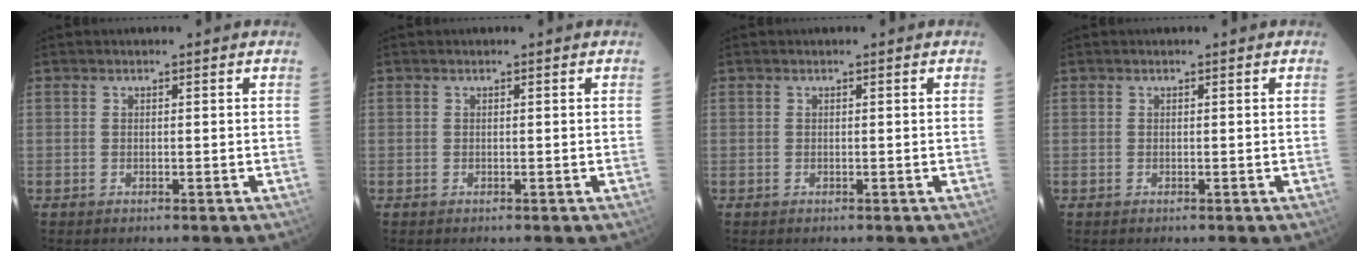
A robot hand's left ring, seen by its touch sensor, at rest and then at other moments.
{"total": 0.0}
{"total": 0.0}
{"total": 0.0}